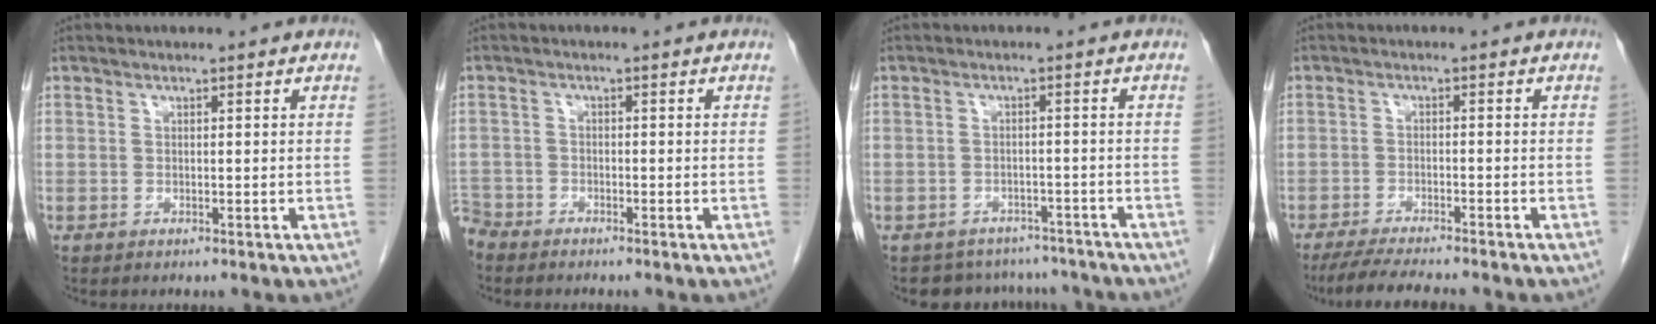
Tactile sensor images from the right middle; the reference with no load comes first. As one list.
[{"total": 3.3, "force": [-3.2, 1.0, 0.0], "torque": [0.002, -0.007, -0.063]}, {"total": 7.9, "force": [-7.2, 3.4, 0.2], "torque": [0.004, 0.021, -0.082]}, {"total": 8.2, "force": [-7.1, 0.4, 4.0], "torque": [-0.062, -0.019, -0.114]}]